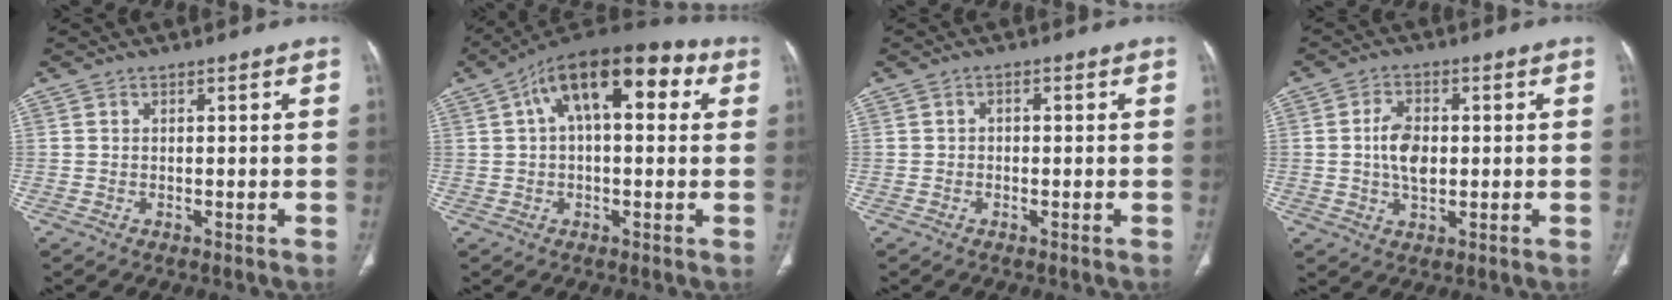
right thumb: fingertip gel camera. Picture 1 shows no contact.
{"total": 17.4, "force": [5.5, 8.3, 14.2], "torque": [-0.195, 0.036, 0.076]}
{"total": 0.9, "force": [-0.2, 0.7, 0.6], "torque": [-0.003, 0.003, -0.008]}
{"total": 6.6, "force": [0.1, 4.0, 5.2], "torque": [-0.089, 0.003, 0.002]}